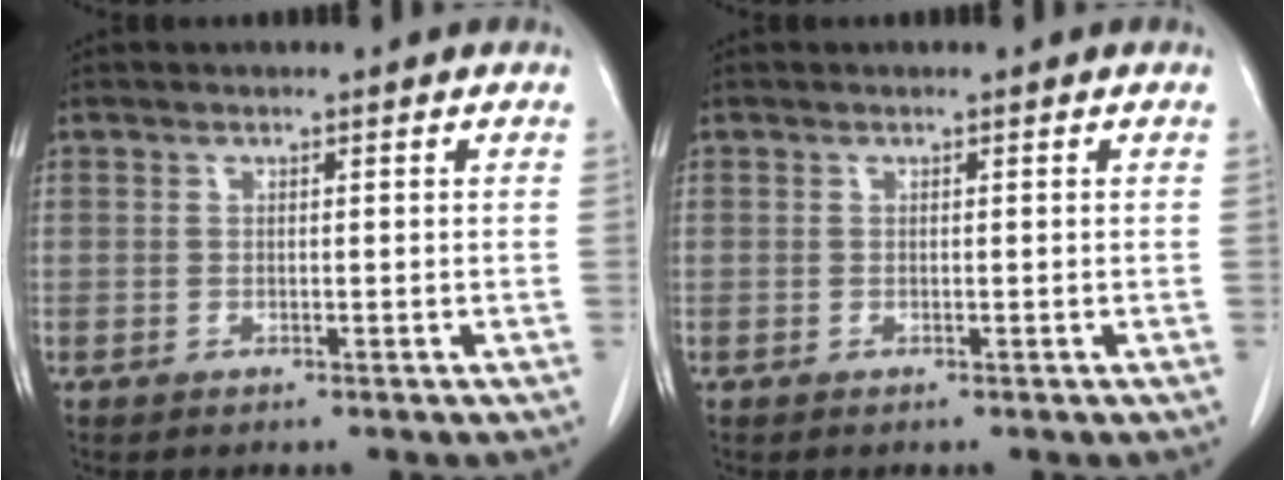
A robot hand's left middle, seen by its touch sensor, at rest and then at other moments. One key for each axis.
{"total": 0.0}